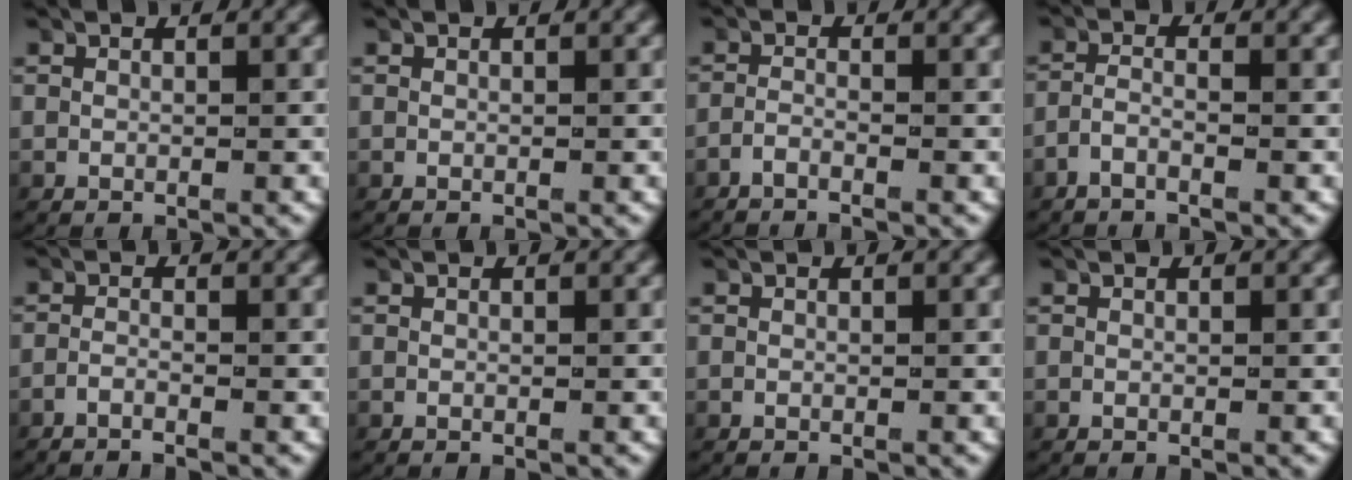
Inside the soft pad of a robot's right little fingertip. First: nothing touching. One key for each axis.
{"total": 0.0}
{"total": 2.3, "fx": -2.2, "fy": 0.1, "fz": 0.8, "tx": -0.031, "ty": -0.011, "tz": -0.035}
{"total": 2.1, "fx": -1.6, "fy": 0.1, "fz": 1.3, "tx": -0.039, "ty": -0.006, "tz": -0.029}
{"total": 2.1, "fx": -2.0, "fy": -0.1, "fz": 0.8, "tx": -0.030, "ty": -0.009, "tz": -0.031}
{"total": 0.0}
{"total": 0.0}
{"total": 0.0}